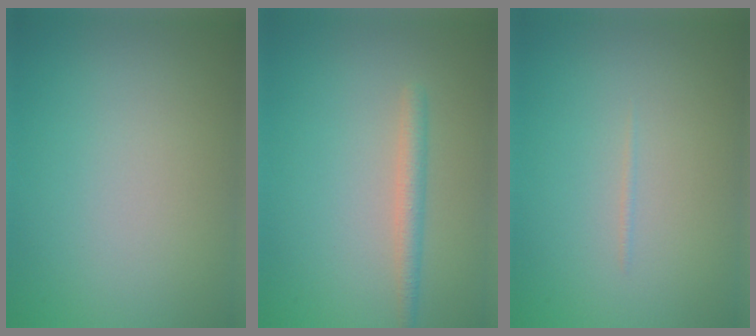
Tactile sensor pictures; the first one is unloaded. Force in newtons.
{"total": 1.8, "press": 1.8, "slide": 0.1}
{"total": 0.7, "press": 0.7, "slide": 0.2}